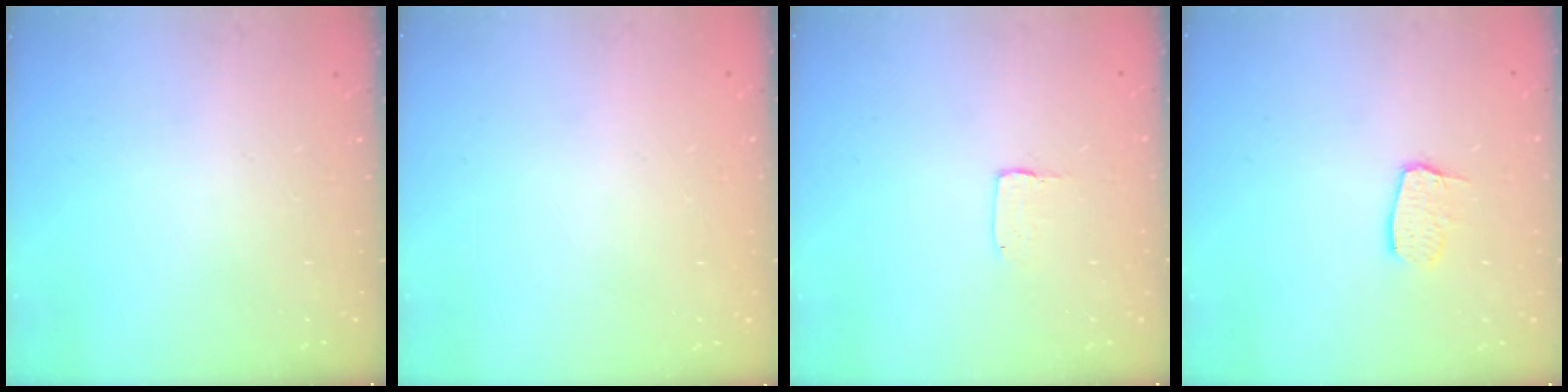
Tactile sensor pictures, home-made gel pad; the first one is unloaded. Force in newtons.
{"total": 0.0}
{"total": 1.7, "press": 1.6, "slide": 0.1}
{"total": 6.8, "press": 6.8, "slide": 0.5}